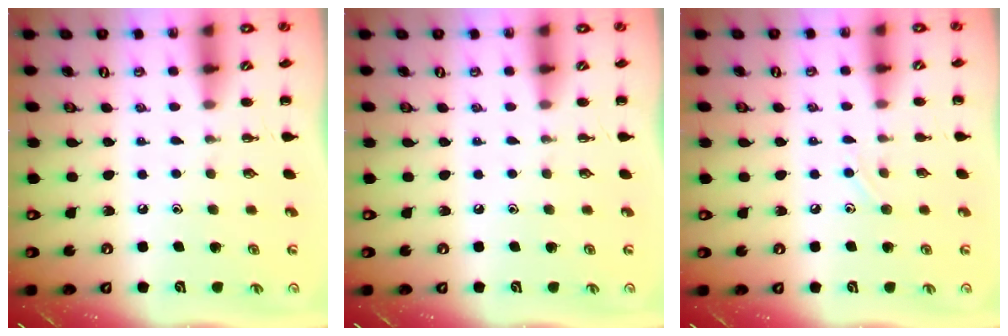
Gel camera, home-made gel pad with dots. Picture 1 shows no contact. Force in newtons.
{"total": 0.0}
{"total": 5.6, "press": 5.3, "slide": 1.7}